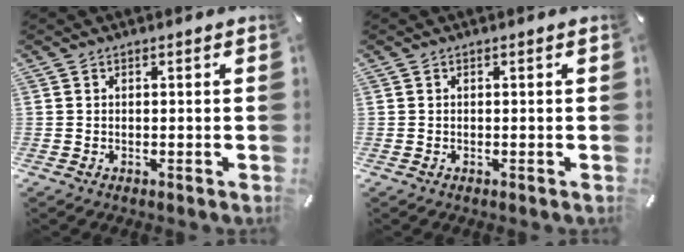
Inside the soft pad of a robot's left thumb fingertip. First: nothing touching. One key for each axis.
{"total": 0.0}